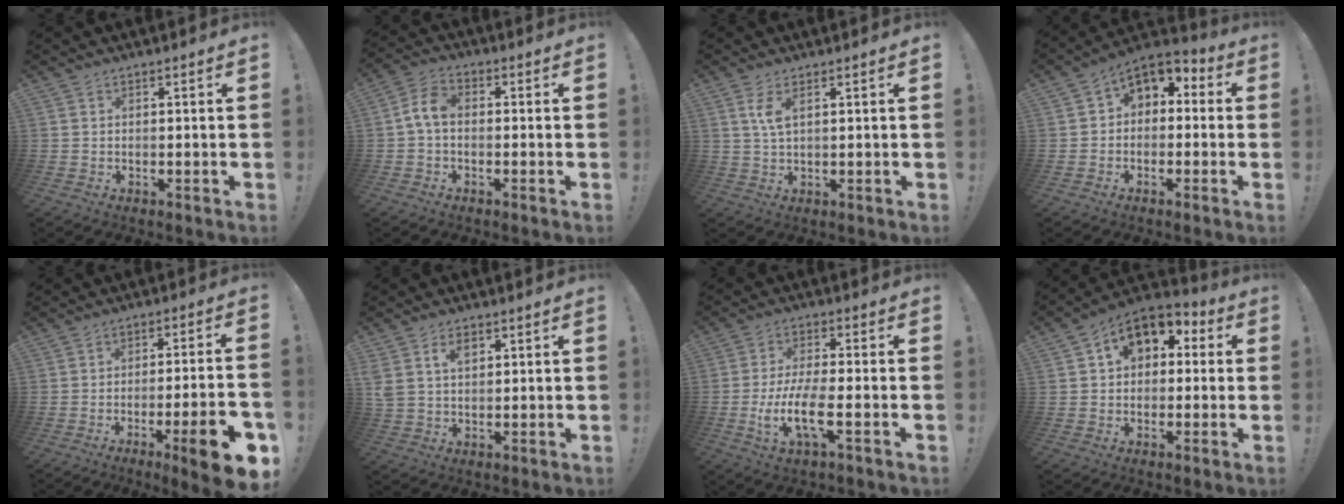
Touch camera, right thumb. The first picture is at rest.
{"total": 6.6, "force": [-0.5, 4.0, 5.3], "torque": [-0.103, 0.014, -0.006]}
{"total": 4.0, "force": [1.6, 1.3, 3.4], "torque": [-0.059, -0.006, 0.025]}
{"total": 6.6, "force": [1.6, 5.1, 3.8], "torque": [-0.052, -0.002, 0.036]}
{"total": 13.1, "force": [-6.1, 1.8, 11.5], "torque": [-0.148, 0.023, -0.085]}
{"total": 5.6, "force": [2.6, 3.6, 3.3], "torque": [-0.069, -0.004, 0.047]}
{"total": 11.2, "force": [-3.0, 2.9, 10.4], "torque": [-0.214, -0.009, -0.057]}
{"total": 10.6, "force": [4.1, 7.6, 6.2], "torque": [-0.084, -0.009, 0.078]}